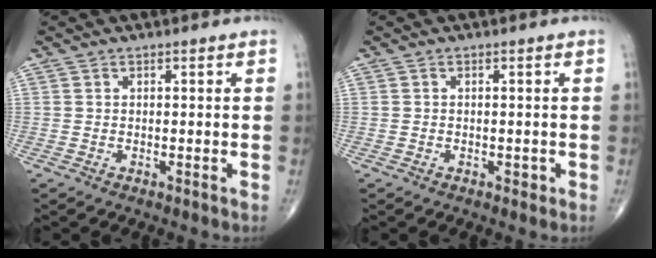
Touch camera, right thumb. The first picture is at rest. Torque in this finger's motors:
{"motor_torque": [0.52, -0.46, 0.03, -0.08, 0.04]}